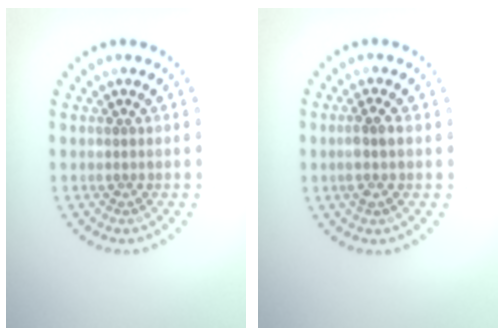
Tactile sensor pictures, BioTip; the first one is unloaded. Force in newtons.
{"total": 1.9, "press": 1.7, "slide": 0.8}